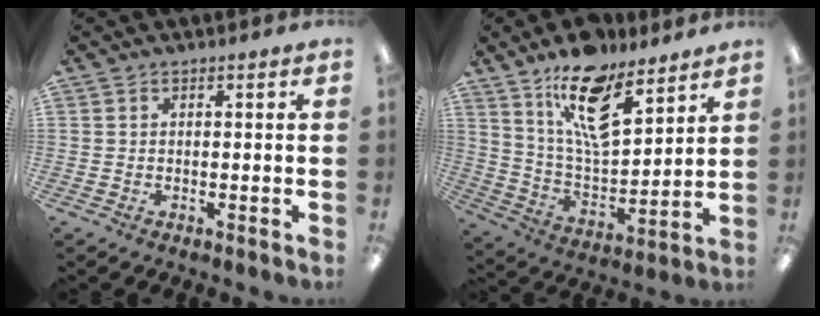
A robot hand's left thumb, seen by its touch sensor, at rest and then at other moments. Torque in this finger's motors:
{"motor_torque": [0.51, 0.53, 1.39, -1.38, 0.14]}